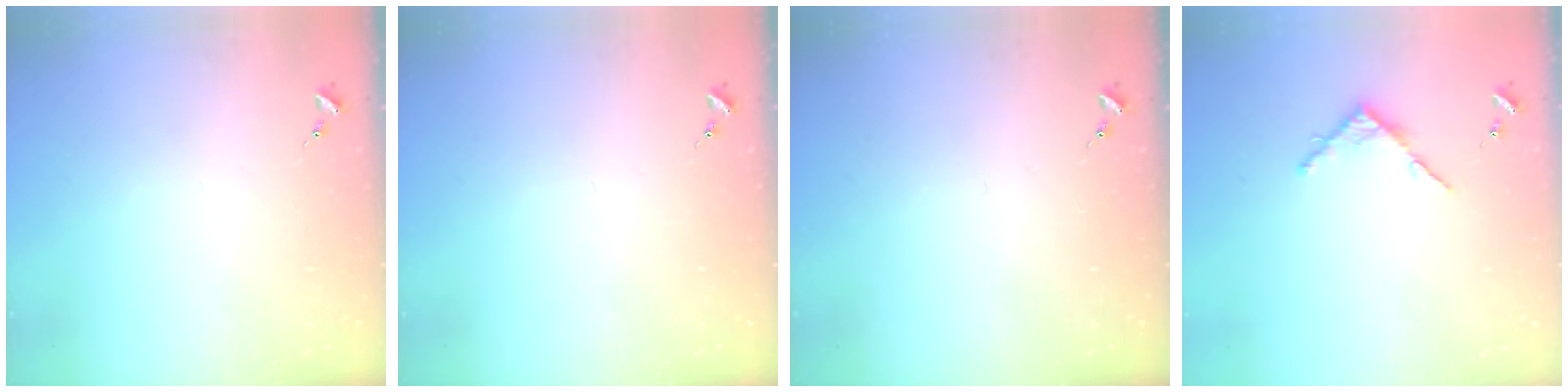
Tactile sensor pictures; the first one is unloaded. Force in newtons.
{"total": 0.0}
{"total": 0.0}
{"total": 4.9, "press": 4.9, "slide": 0.5}